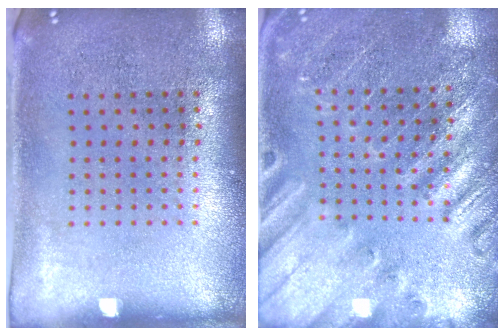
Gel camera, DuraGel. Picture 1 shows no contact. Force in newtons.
{"total": 2.4, "press": 2.4, "slide": 0.3}